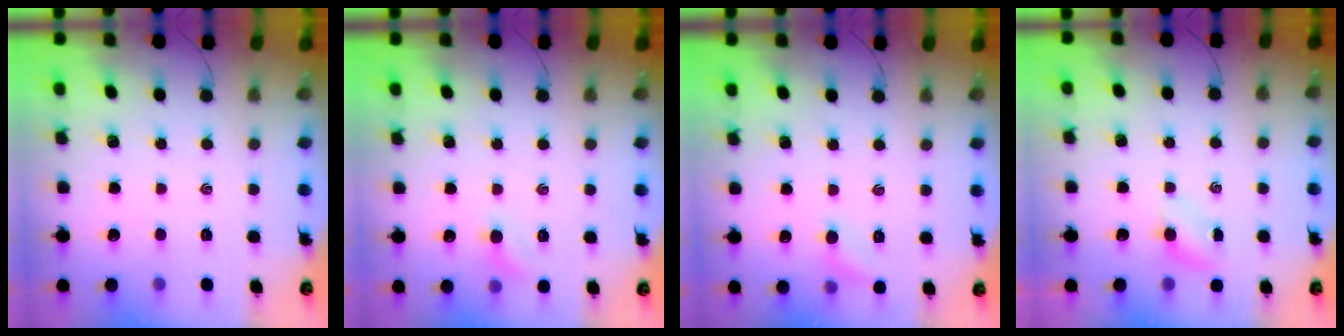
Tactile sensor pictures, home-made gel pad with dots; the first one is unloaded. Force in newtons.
{"total": 4.4, "press": 4.3, "slide": 1.0}
{"total": 5.3, "press": 5.1, "slide": 1.7}
{"total": 4.2, "press": 4.1, "slide": 1.1}